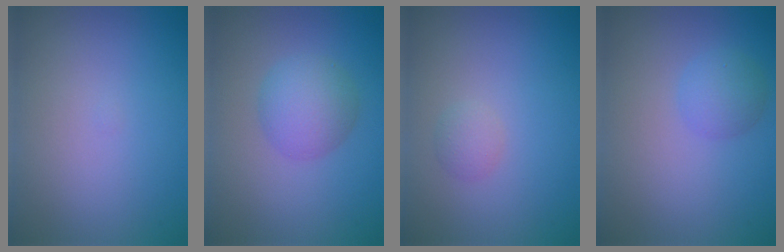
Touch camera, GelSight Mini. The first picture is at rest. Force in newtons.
{"total": 3.8, "press": 3.8, "slide": 0.0}
{"total": 1.2, "press": 1.2, "slide": 0.1}
{"total": 2.1, "press": 2.1, "slide": 0.1}